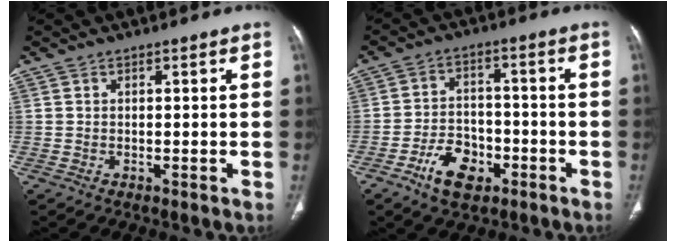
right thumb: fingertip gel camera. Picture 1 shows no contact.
{"total": 8.7, "force": [-4.6, 5.4, 5.0], "torque": [-0.069, 0.025, -0.078]}